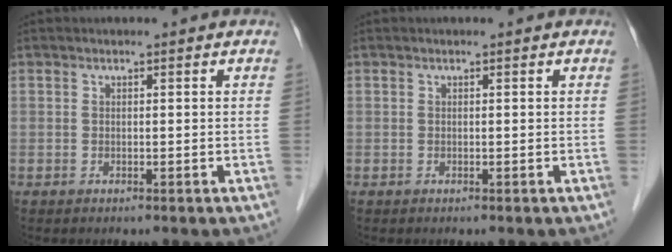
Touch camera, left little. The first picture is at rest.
{"total": 0.0}